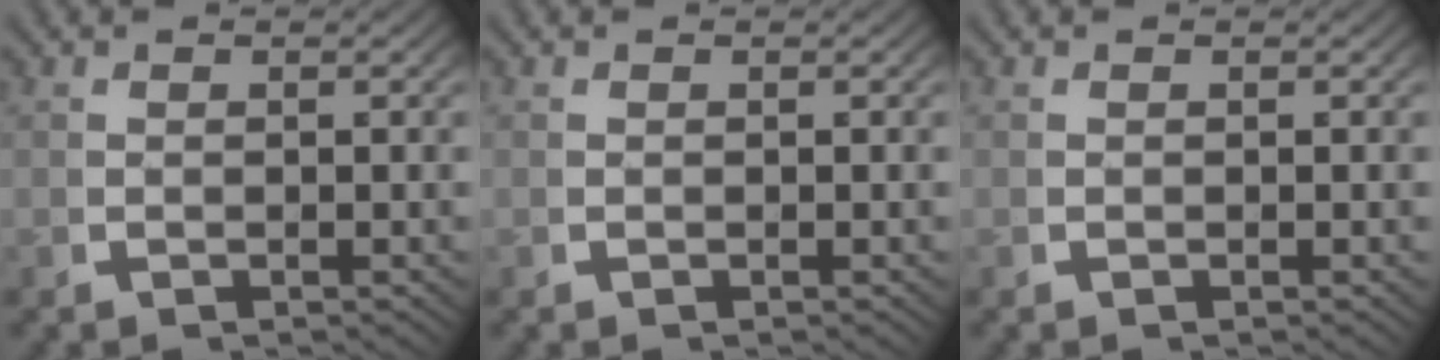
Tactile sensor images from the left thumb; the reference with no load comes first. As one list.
[{"total": 0.0}, {"total": 0.0}]